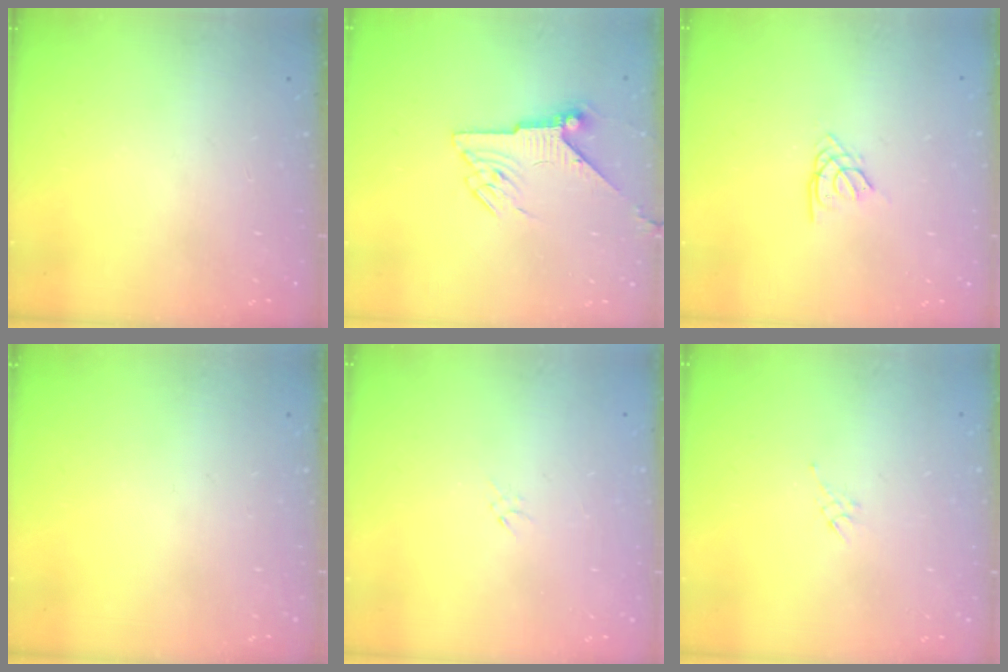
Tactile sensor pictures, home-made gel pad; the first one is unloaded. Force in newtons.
{"total": 6.5, "press": 6.4, "slide": 0.9}
{"total": 2.3, "press": 2.3, "slide": 0.5}
{"total": 0.0}
{"total": 0.9, "press": 0.8, "slide": 0.4}
{"total": 3.5, "press": 3.4, "slide": 0.8}